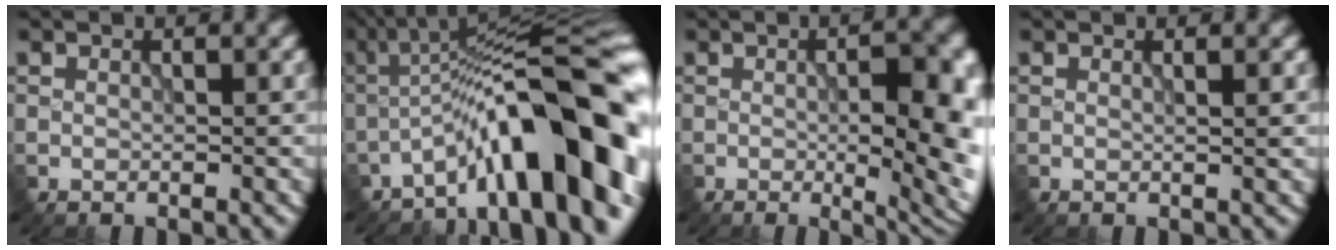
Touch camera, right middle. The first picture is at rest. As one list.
[{"total": 12.9, "force": [-5.9, 3.1, 11.0], "torque": [-0.151, 0.021, -0.092]}, {"total": 9.6, "force": [-0.4, 3.1, 9.1], "torque": [-0.104, -0.009, 0.000]}, {"total": 0.7, "force": [0.5, 0.1, 0.5], "torque": [0.000, 0.005, 0.001]}]